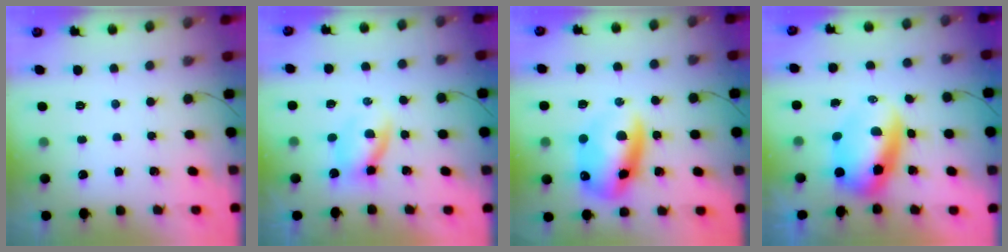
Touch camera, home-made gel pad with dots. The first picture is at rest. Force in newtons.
{"total": 3.3, "press": 3.3, "slide": 0.7}
{"total": 13.9, "press": 13.4, "slide": 3.5}
{"total": 8.9, "press": 8.6, "slide": 2.5}